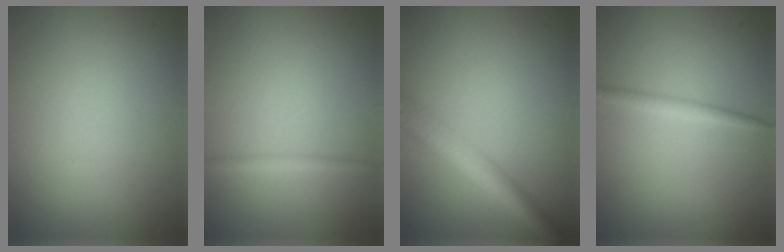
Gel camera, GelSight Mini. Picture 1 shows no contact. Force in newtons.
{"total": 1.0, "press": 1.0, "slide": 0.0}
{"total": 5.1, "press": 5.1, "slide": 0.1}
{"total": 1.4, "press": 1.4, "slide": 0.1}